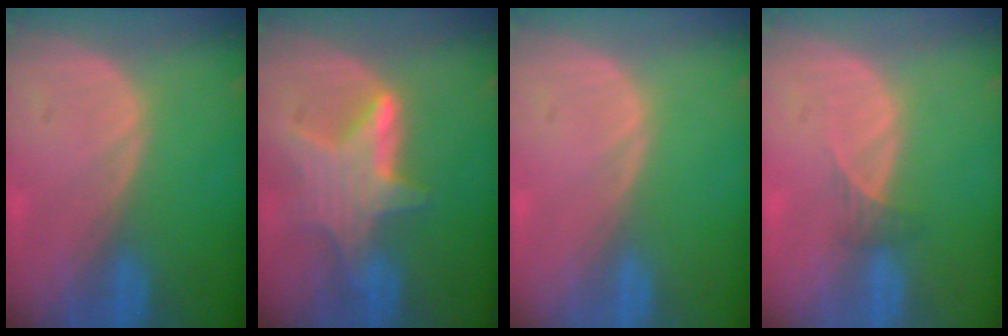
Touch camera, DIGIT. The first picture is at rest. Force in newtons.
{"total": 6.8, "press": 6.6, "slide": 1.5}
{"total": 0.0}
{"total": 1.6, "press": 1.3, "slide": 0.9}